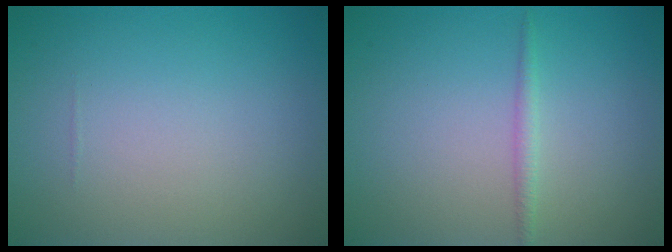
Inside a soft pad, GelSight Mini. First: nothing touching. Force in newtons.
{"total": 1.0, "press": 1.0, "slide": 0.0}